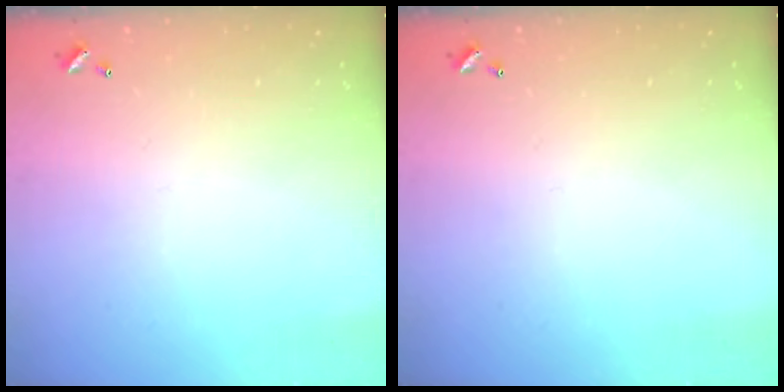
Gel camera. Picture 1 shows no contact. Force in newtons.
{"total": 0.0}